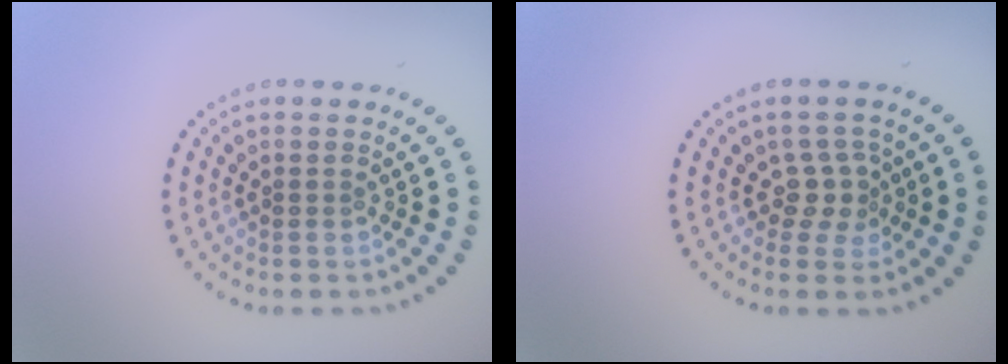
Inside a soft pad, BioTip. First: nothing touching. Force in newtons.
{"total": 2.3, "press": 1.5, "slide": 1.7}